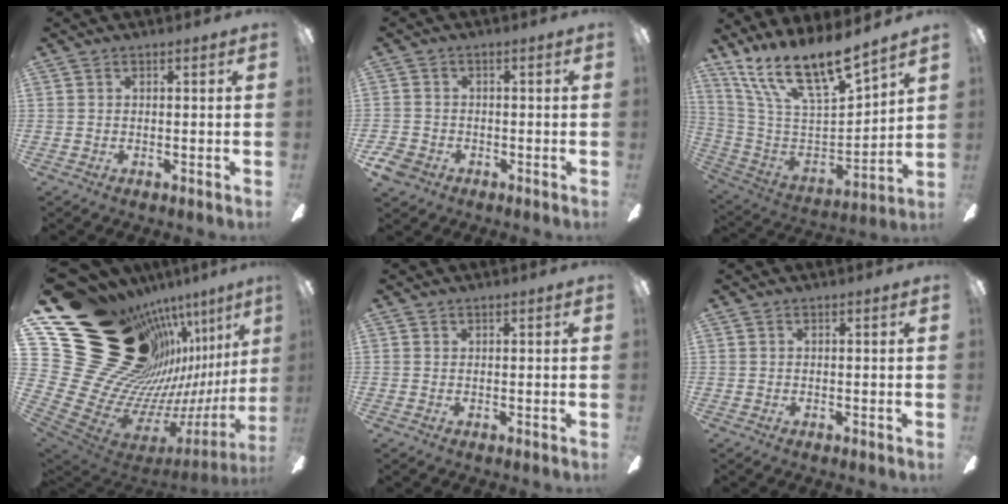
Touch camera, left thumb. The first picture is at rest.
{"total": 4.1, "force": [-2.1, 3.3, 1.3], "torque": [-0.040, 0.007, -0.042]}
{"total": 17.5, "force": [13.8, 4.3, 9.9], "torque": [-0.203, -0.111, 0.241]}
{"total": 32.3, "force": [17.9, 19.5, 18.4], "torque": [-0.263, -0.200, 0.424]}
{"total": 0.0}
{"total": 0.0}